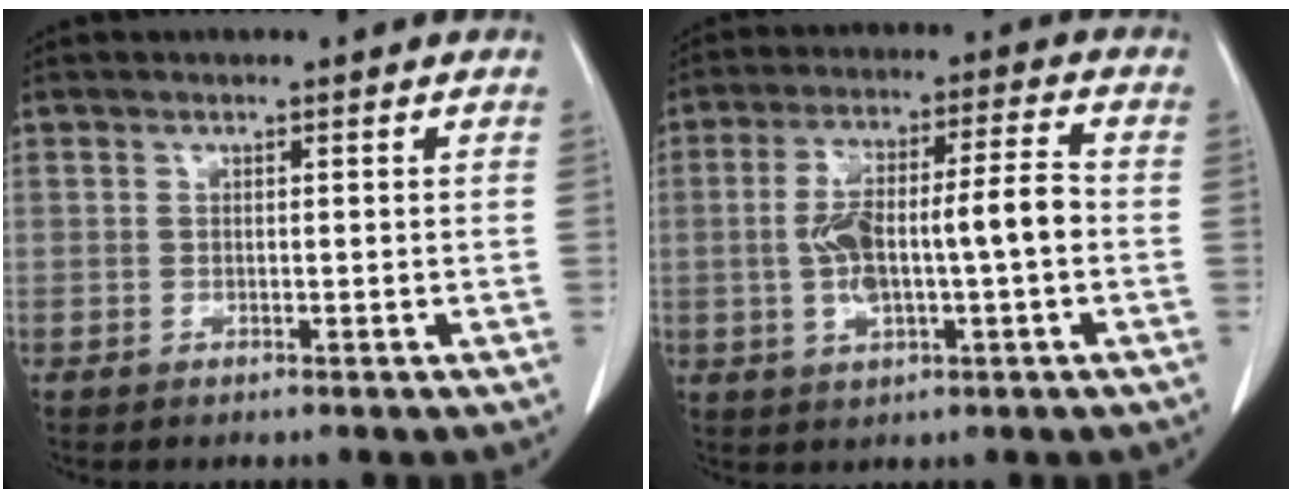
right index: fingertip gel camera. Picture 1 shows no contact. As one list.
[{"total": 11.6, "force": [-1.2, 2.4, 11.2], "torque": [-0.210, 0.023, -0.016]}]